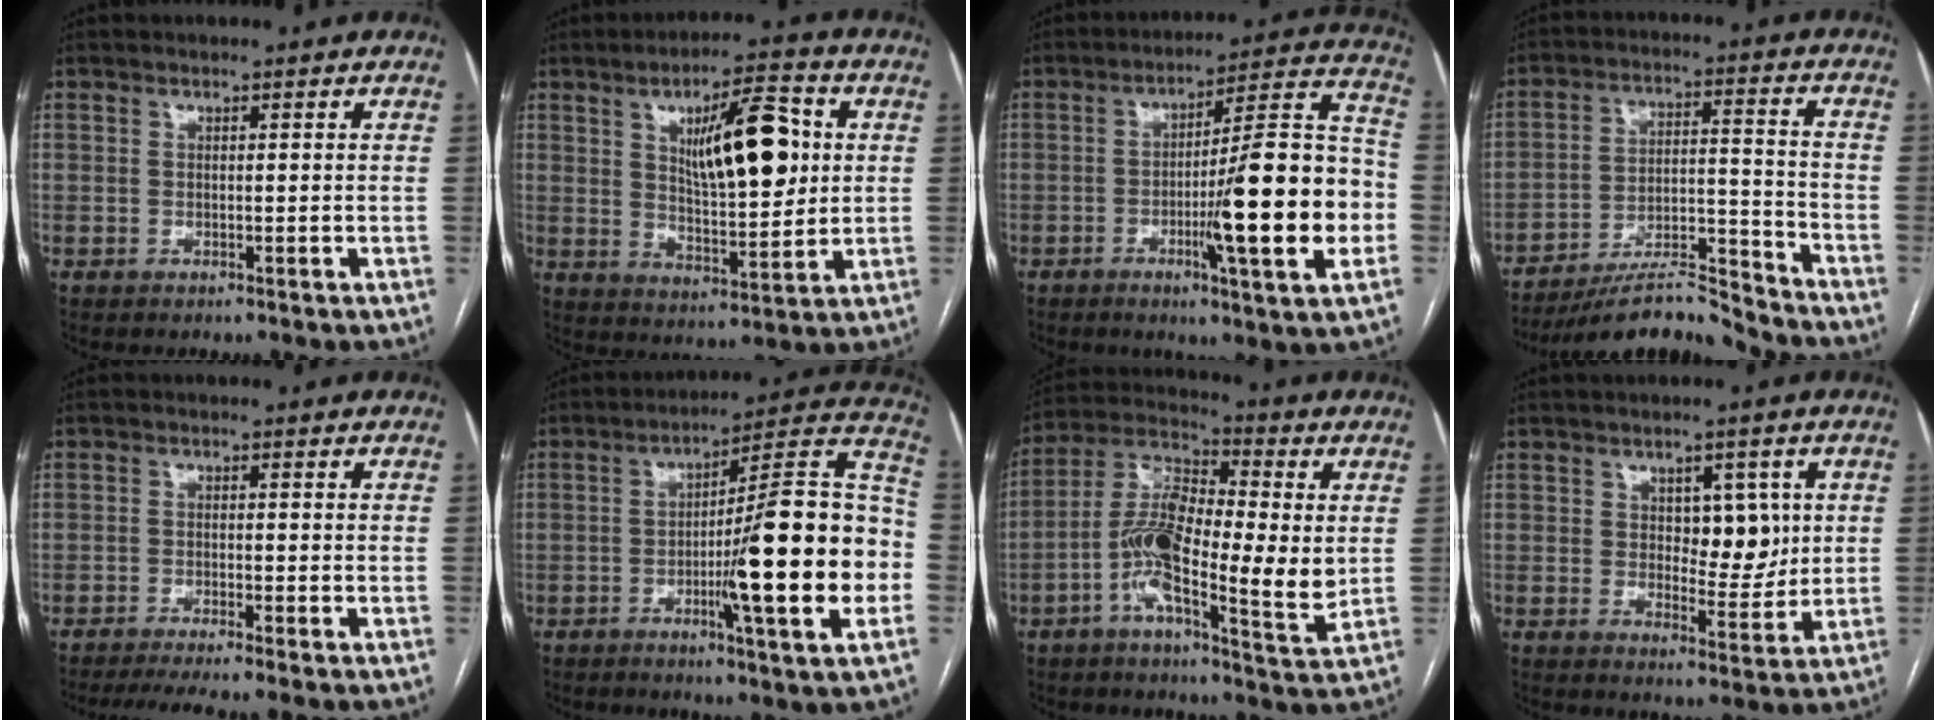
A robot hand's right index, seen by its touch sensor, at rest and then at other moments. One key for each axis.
{"total": 13.8, "fx": 3.5, "fy": 3.9, "fz": 12.8, "tx": -0.204, "ty": 0.009, "tz": 0.059}
{"total": 18.2, "fx": -4.1, "fy": 0.8, "fz": 17.7, "tx": -0.255, "ty": 0.005, "tz": -0.059}
{"total": 12.6, "fx": -12.2, "fy": 0.3, "fz": 3.0, "tx": -0.047, "ty": 0.031, "tz": -0.212}
{"total": 6.2, "fx": -5.2, "fy": -1.0, "fz": 3.2, "tx": -0.045, "ty": -0.014, "tz": -0.084}
{"total": 20.9, "fx": -4.1, "fy": 1.0, "fz": 20.5, "tx": -0.259, "ty": 0.015, "tz": -0.059}
{"total": 15.5, "fx": -1.3, "fy": 4.2, "fz": 14.9, "tx": -0.281, "ty": 0.014, "tz": -0.032}
{"total": 6.5, "fx": 1.6, "fy": 3.4, "fz": 5.3, "tx": -0.067, "ty": 0.004, "tz": 0.029}